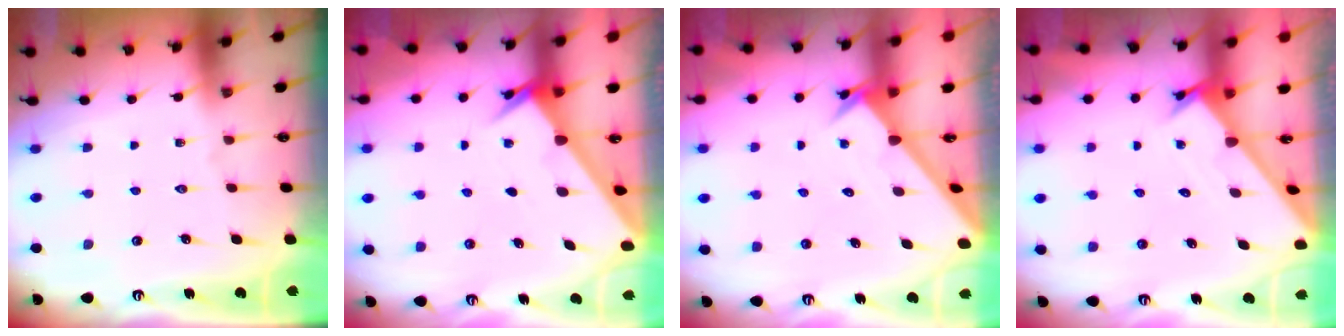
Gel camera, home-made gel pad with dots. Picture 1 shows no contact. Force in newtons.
{"total": 2.4, "press": 2.4, "slide": 0.3}
{"total": 2.6, "press": 2.6, "slide": 0.2}
{"total": 1.6, "press": 1.6, "slide": 0.1}